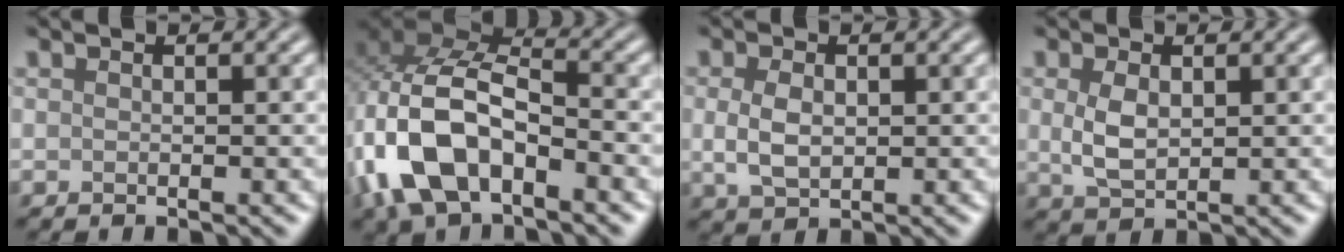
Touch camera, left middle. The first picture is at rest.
{"total": 10.5, "force": [-3.9, 5.8, 7.9], "torque": [-0.174, 0.005, -0.080]}
{"total": 3.0, "force": [0.2, 1.9, 2.2], "torque": [-0.053, 0.000, 0.005]}
{"total": 2.9, "force": [0.5, 1.7, 2.3], "torque": [-0.057, -0.001, 0.015]}